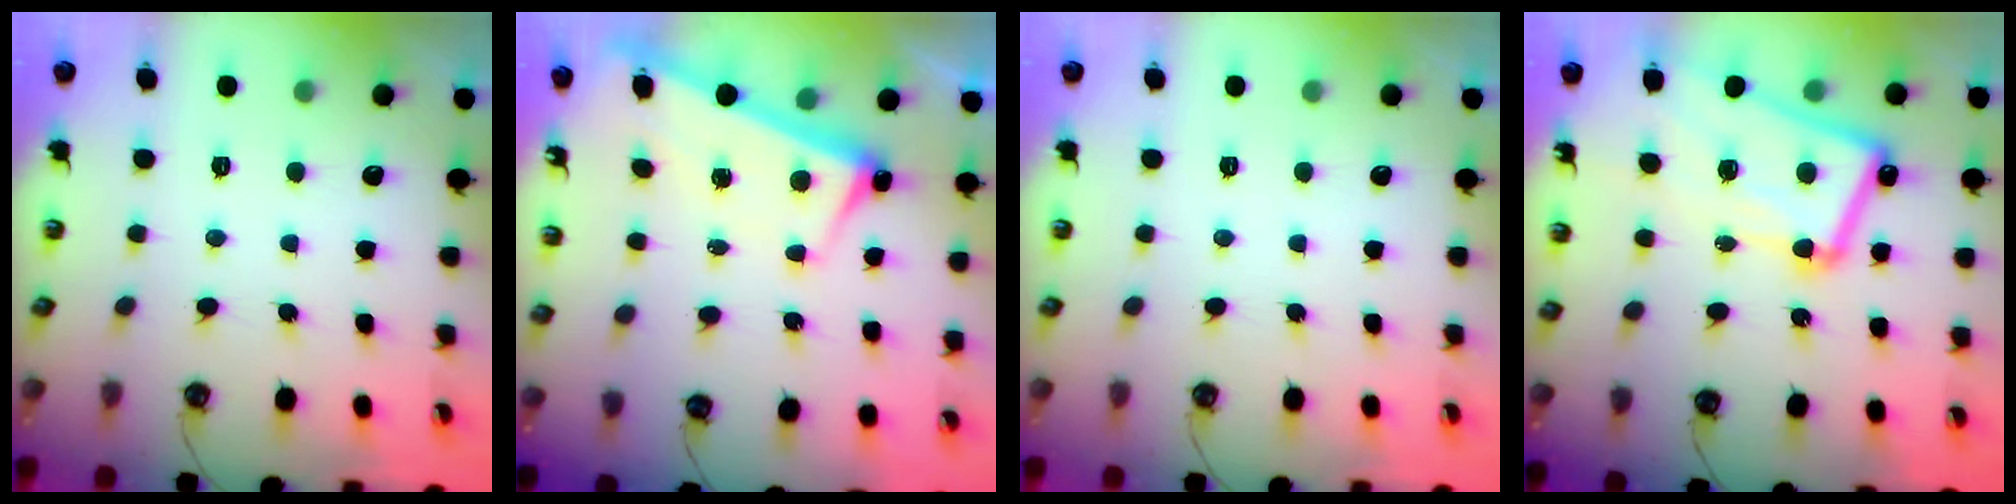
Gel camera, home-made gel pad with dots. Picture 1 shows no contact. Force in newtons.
{"total": 3.2, "press": 3.1, "slide": 0.7}
{"total": 0.0}
{"total": 16.8, "press": 16.7, "slide": 2.2}